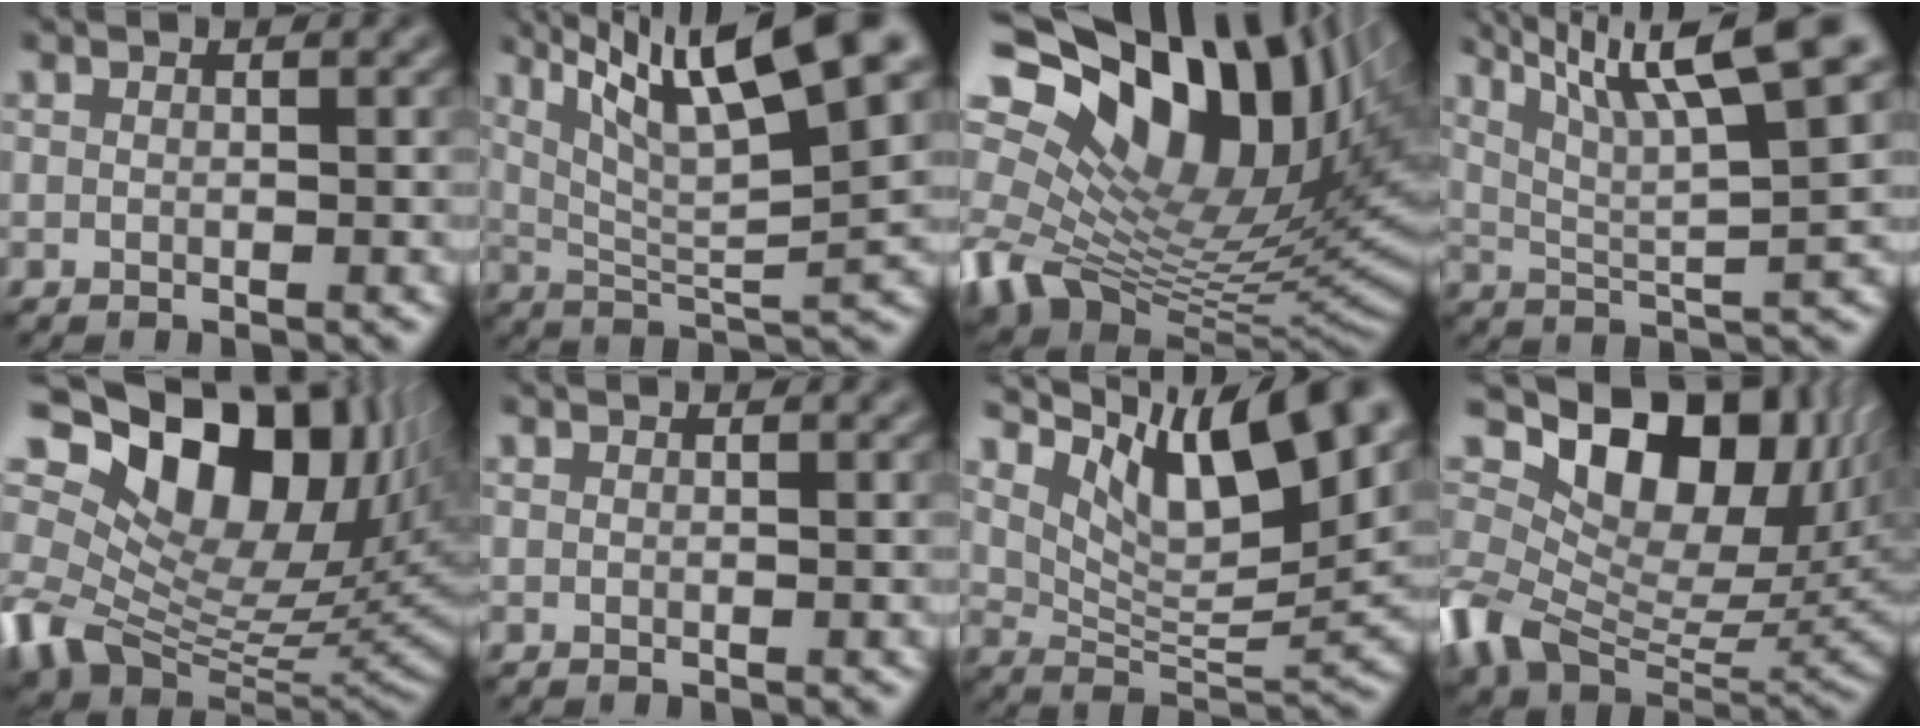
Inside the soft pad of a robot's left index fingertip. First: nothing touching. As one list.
[{"total": 11.7, "force": [6.6, 2.3, 9.4], "torque": [-0.162, 0.013, 0.114]}, {"total": 17.6, "force": [6.6, 10.9, 12.1], "torque": [-0.235, 0.008, 0.123]}, {"total": 10.4, "force": [6.4, 2.1, 7.9], "torque": [-0.128, 0.018, 0.105]}, {"total": 16.0, "force": [5.8, 10.8, 10.3], "torque": [-0.206, 0.025, 0.097]}, {"total": 0.0}, {"total": 10.4, "force": [7.2, 3.4, 6.8], "torque": [-0.115, 0.000, 0.127]}, {"total": 14.0, "force": [4.3, 9.3, 9.5], "torque": [-0.170, 0.003, 0.076]}]